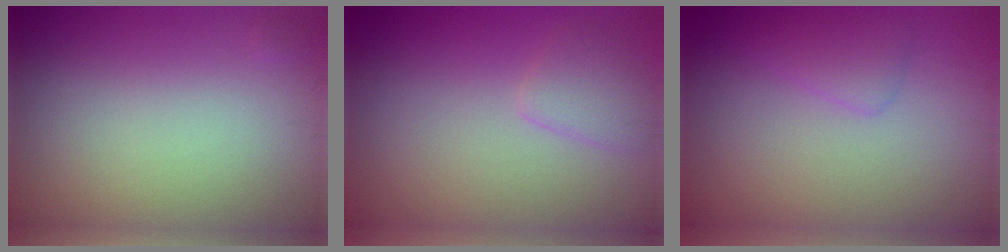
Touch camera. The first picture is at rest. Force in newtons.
{"total": 1.8, "press": 1.8, "slide": 0.2}
{"total": 1.7, "press": 1.7, "slide": 0.1}